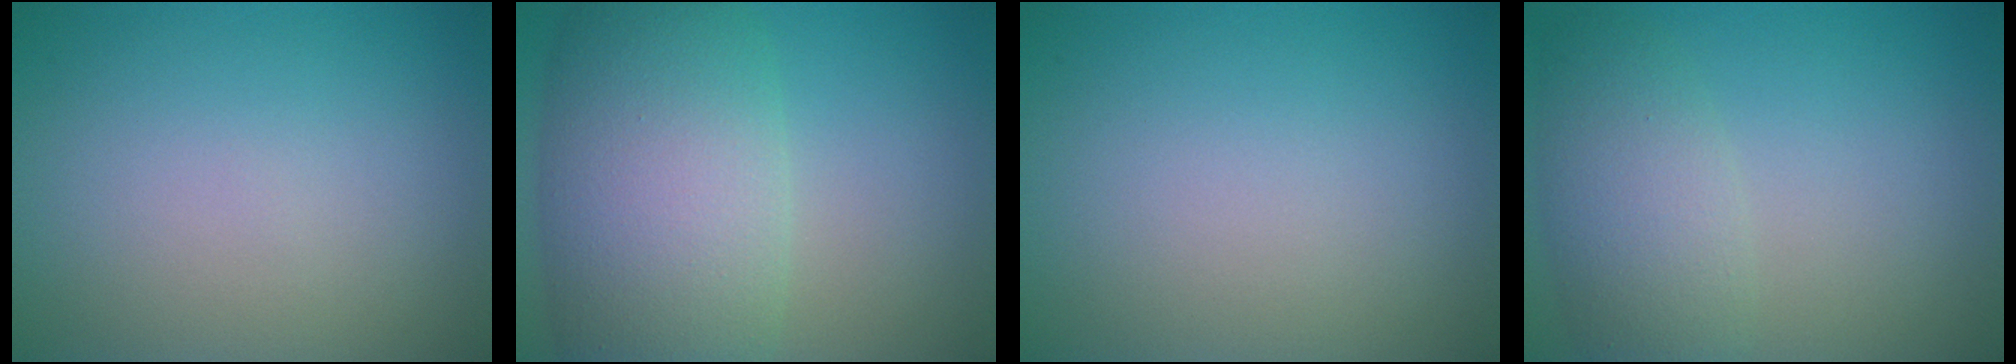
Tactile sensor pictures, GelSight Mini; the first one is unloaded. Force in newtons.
{"total": 10.4, "press": 10.3, "slide": 0.4}
{"total": 0.0}
{"total": 4.3, "press": 4.3, "slide": 0.2}